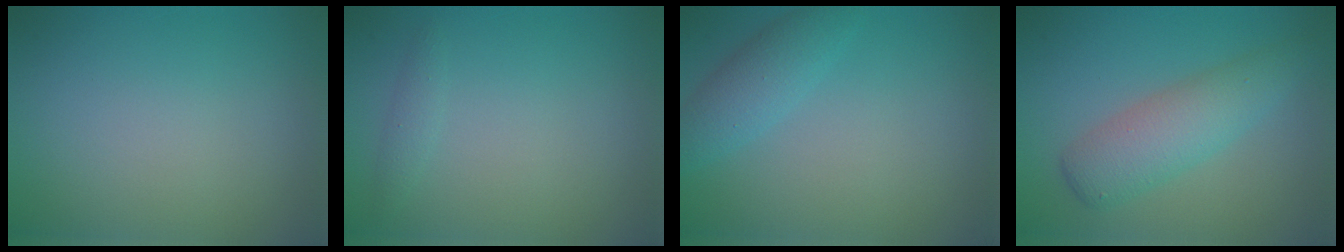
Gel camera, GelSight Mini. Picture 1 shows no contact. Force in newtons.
{"total": 0.8, "press": 0.8, "slide": 0.1}
{"total": 2.7, "press": 2.7, "slide": 0.1}
{"total": 4.5, "press": 4.5, "slide": 0.1}